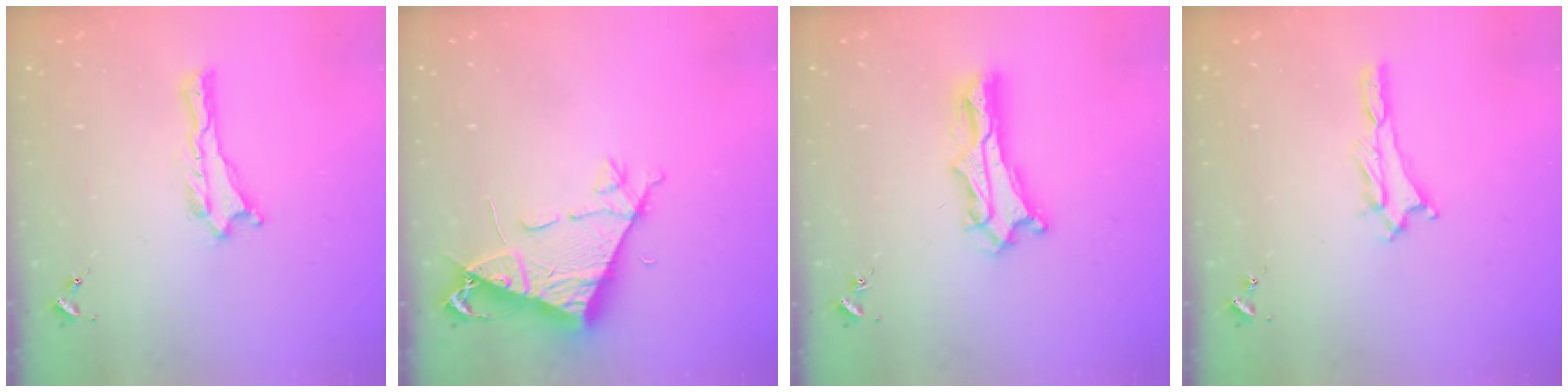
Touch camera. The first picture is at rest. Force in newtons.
{"total": 7.9, "press": 7.8, "slide": 0.9}
{"total": 5.2, "press": 5.2, "slide": 0.6}
{"total": 1.8, "press": 1.8, "slide": 0.1}